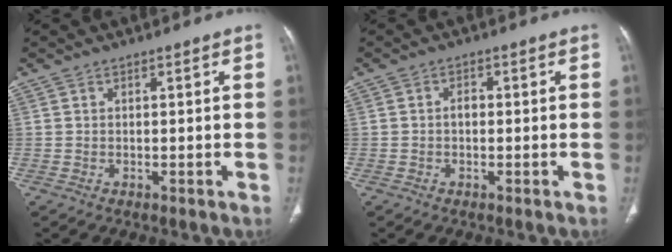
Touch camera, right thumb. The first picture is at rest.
{"total": 2.3, "force": [-0.4, 1.6, 1.6], "torque": [-0.018, 0.009, -0.011]}